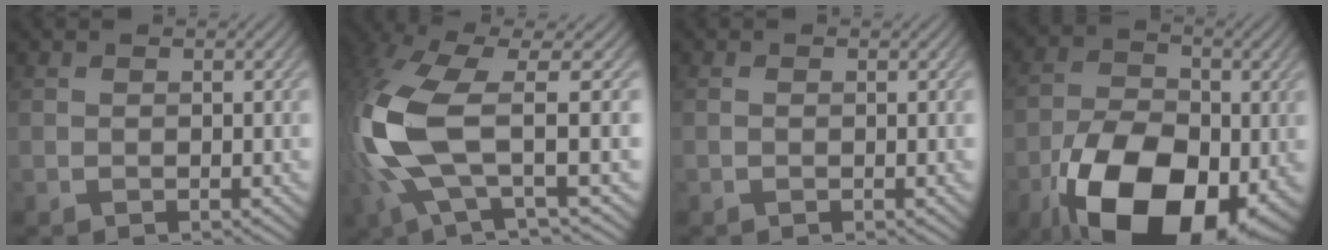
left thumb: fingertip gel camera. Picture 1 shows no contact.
{"total": 12.8, "force": [-0.7, 4.3, 12.0], "torque": [-0.291, -0.006, -0.018]}
{"total": 0.0}
{"total": 18.4, "force": [-7.7, 10.6, 13.0], "torque": [-0.231, -0.035, -0.129]}